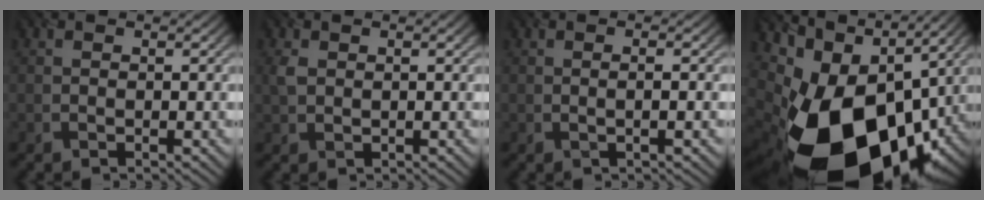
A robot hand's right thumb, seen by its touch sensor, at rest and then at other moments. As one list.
[{"total": 2.2, "force": [0.6, 1.2, 1.7], "torque": [-0.042, 0.001, 0.015]}, {"total": 1.6, "force": [0.0, 0.2, 1.6], "torque": [-0.031, 0.002, -0.004]}, {"total": 19.3, "force": [-3.4, 12.9, 13.9], "torque": [-0.272, -0.051, -0.025]}]